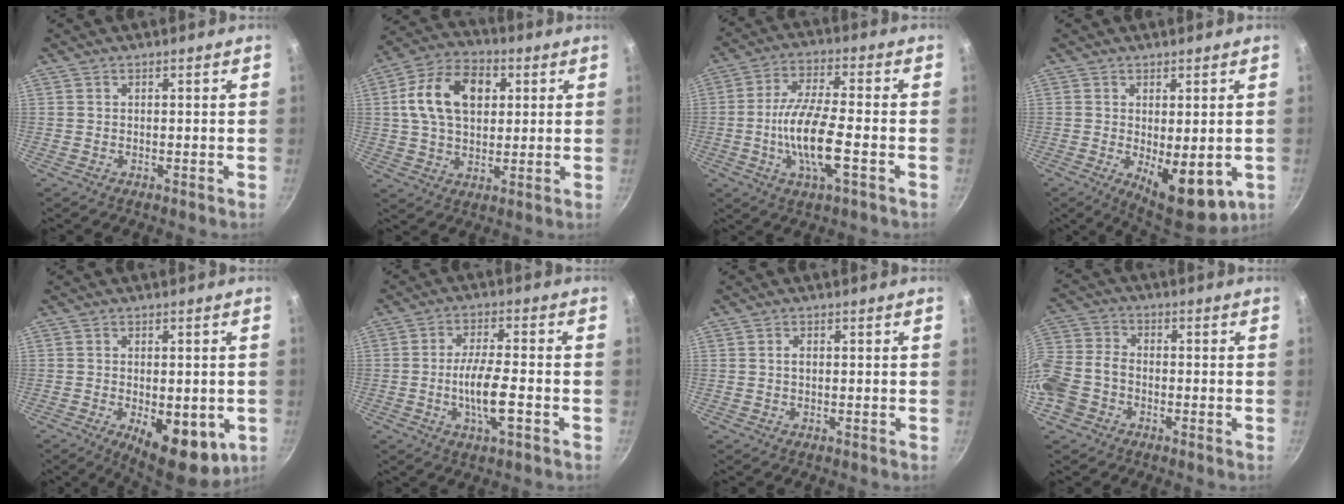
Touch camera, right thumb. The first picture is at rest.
{"total": 14.6, "force": [3.4, 9.8, 10.3], "torque": [-0.159, 0.010, 0.047]}
{"total": 12.1, "force": [-3.1, 3.4, 11.2], "torque": [-0.216, 0.018, -0.066]}
{"total": 10.6, "force": [-1.9, 4.6, 9.4], "torque": [-0.110, -0.012, -0.011]}
{"total": 12.2, "force": [-3.6, 5.4, 10.4], "torque": [-0.111, -0.005, -0.035]}
{"total": 8.4, "force": [-2.4, 2.1, 7.8], "torque": [-0.143, 0.014, -0.049]}
{"total": 1.1, "force": [0.1, 0.7, 0.9], "torque": [-0.015, 0.003, 0.001]}
{"total": 10.4, "force": [-4.5, 7.5, 5.6], "torque": [-0.108, 0.040, -0.105]}